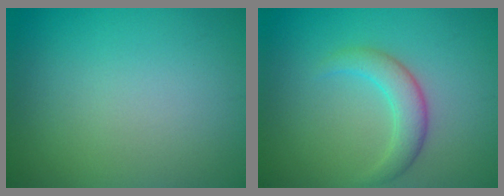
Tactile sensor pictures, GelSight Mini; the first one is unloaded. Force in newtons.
{"total": 3.0, "press": 3.0, "slide": 0.1}